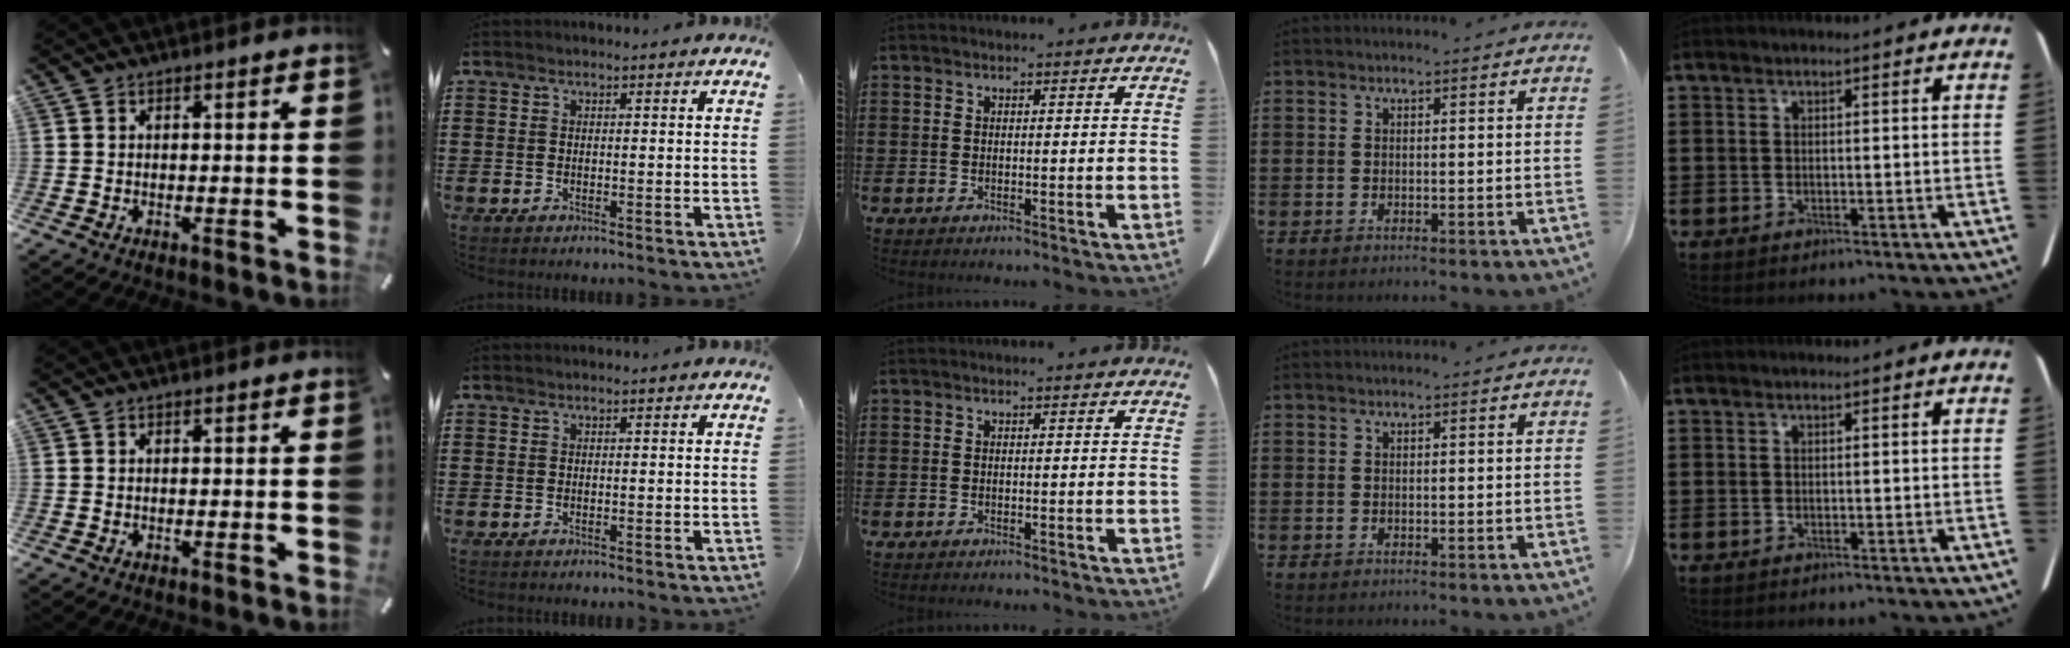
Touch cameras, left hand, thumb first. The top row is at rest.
{}